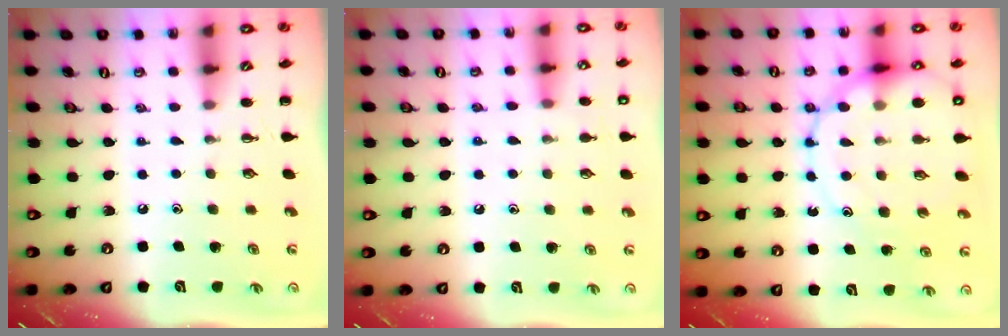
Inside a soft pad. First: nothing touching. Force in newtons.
{"total": 8.1, "press": 7.8, "slide": 2.1}
{"total": 16.6, "press": 16.4, "slide": 2.5}